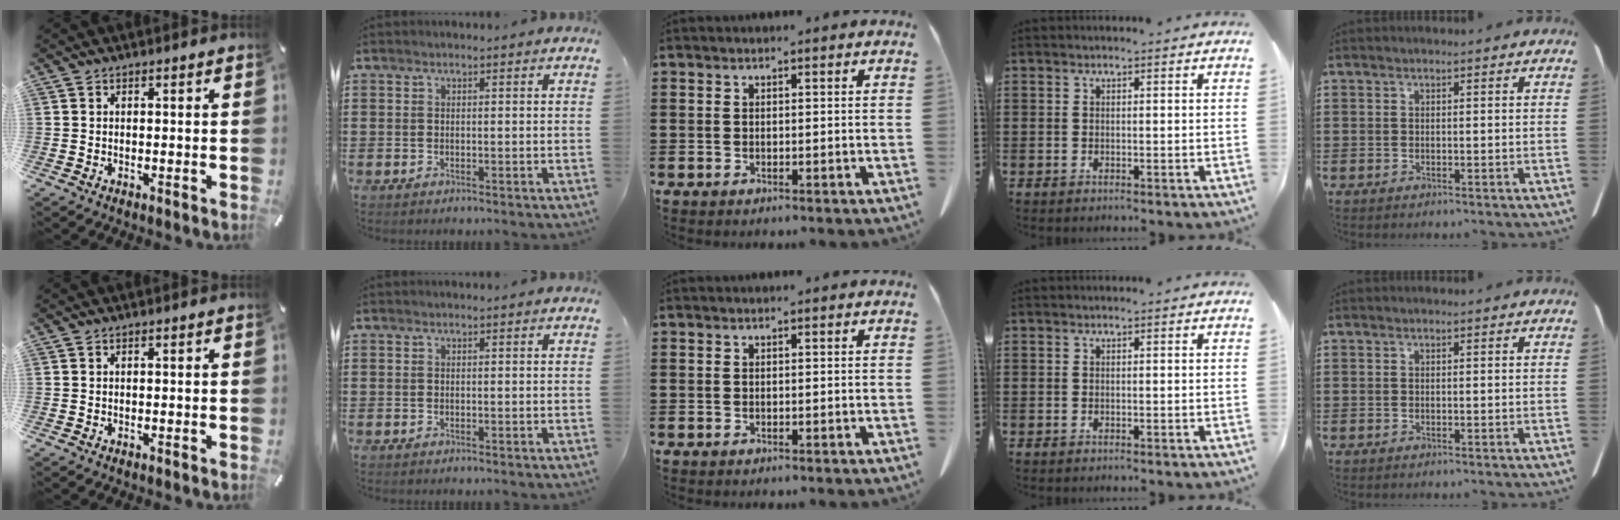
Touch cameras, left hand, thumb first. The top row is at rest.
{}